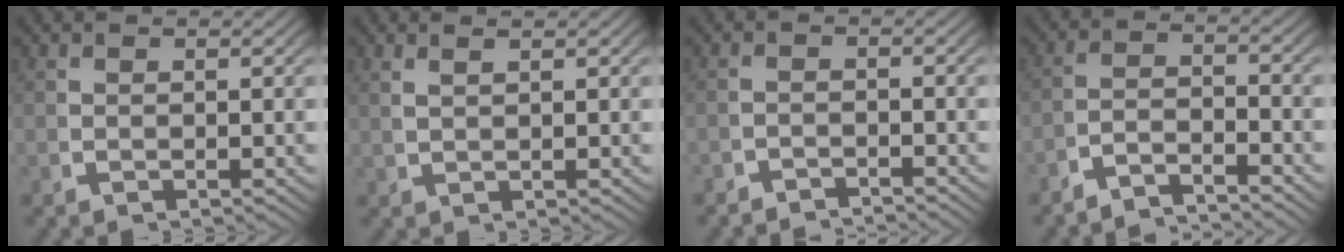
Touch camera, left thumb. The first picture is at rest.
{"total": 1.4, "force": [1.1, -0.6, 0.6], "torque": [-0.011, 0.007, 0.029]}
{"total": 2.6, "force": [-2.6, 0.2, -0.2], "torque": [0.013, -0.008, -0.046]}
{"total": 3.8, "force": [-3.3, 0.9, 1.6], "torque": [-0.017, -0.011, -0.061]}